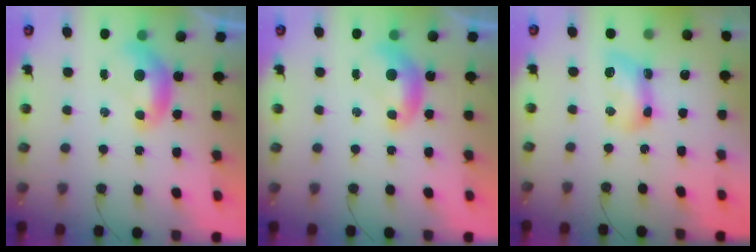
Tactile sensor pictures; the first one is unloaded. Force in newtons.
{"total": 0.0}
{"total": 8.8, "press": 8.8, "slide": 0.4}